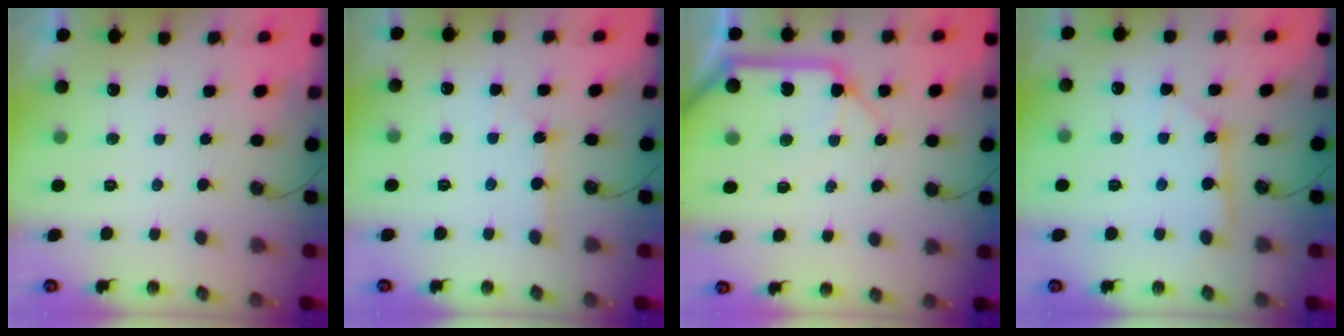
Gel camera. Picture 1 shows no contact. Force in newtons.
{"total": 1.2, "press": 1.2, "slide": 0.2}
{"total": 14.0, "press": 13.9, "slide": 1.9}
{"total": 2.9, "press": 2.9, "slide": 0.2}